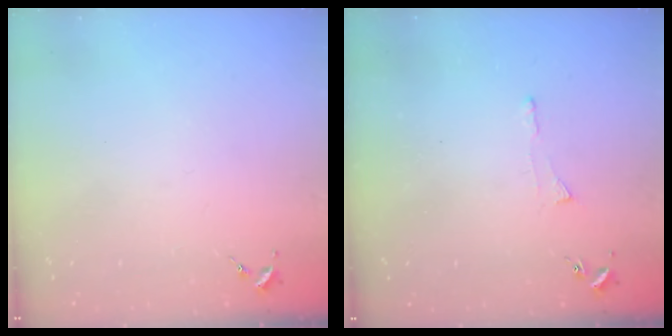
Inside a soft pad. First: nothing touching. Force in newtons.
{"total": 3.0, "press": 2.9, "slide": 0.5}